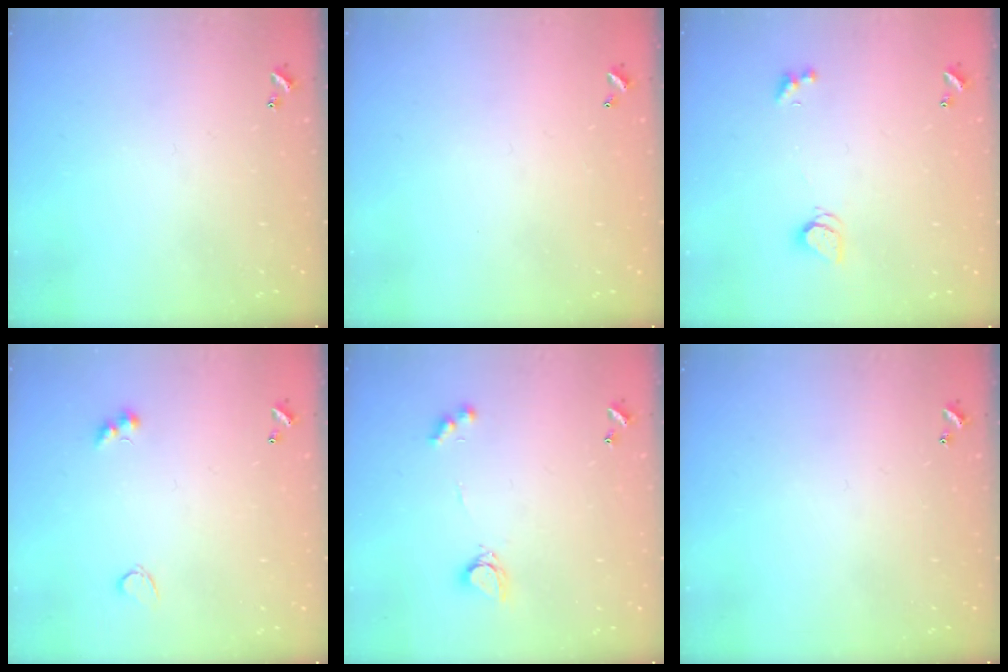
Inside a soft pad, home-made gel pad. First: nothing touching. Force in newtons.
{"total": 2.7, "press": 2.7, "slide": 0.1}
{"total": 2.1, "press": 2.0, "slide": 0.3}
{"total": 2.8, "press": 2.7, "slide": 0.7}
{"total": 4.6, "press": 4.6, "slide": 0.3}
{"total": 0.0}